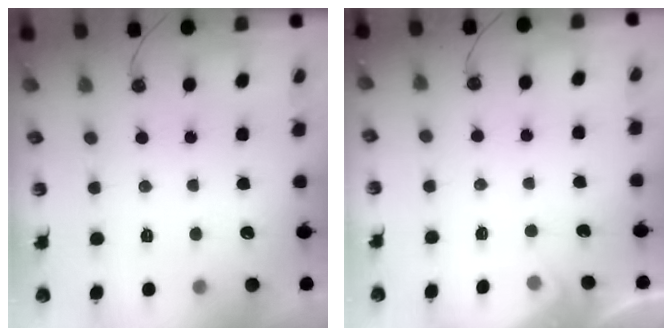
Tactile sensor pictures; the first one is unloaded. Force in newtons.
{"total": 2.2, "press": 2.1, "slide": 0.4}